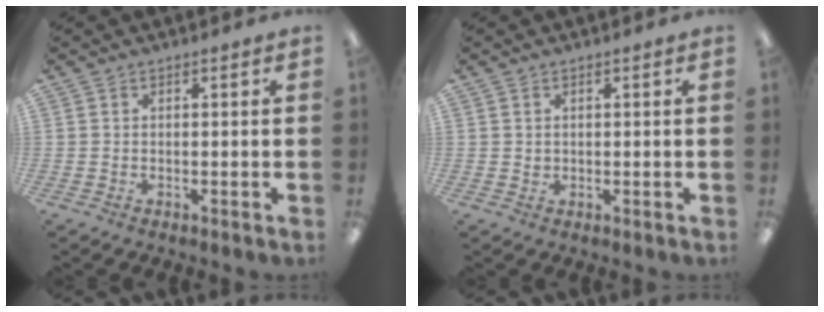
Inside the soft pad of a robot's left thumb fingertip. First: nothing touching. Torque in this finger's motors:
{"motor_torque": [-0.40, 0.36, -0.19, 0.10, -0.01]}